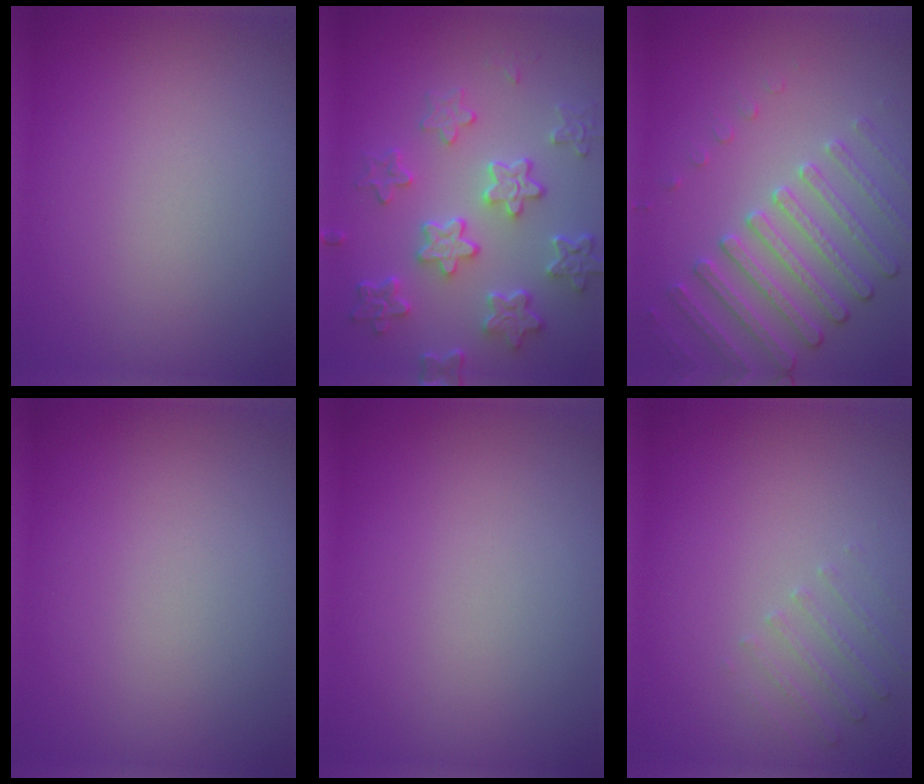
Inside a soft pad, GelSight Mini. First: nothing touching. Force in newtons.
{"total": 5.8, "press": 4.6, "slide": 3.6}
{"total": 4.0, "press": 3.8, "slide": 1.4}
{"total": 0.0}
{"total": 0.0}
{"total": 1.6, "press": 1.6, "slide": 0.4}